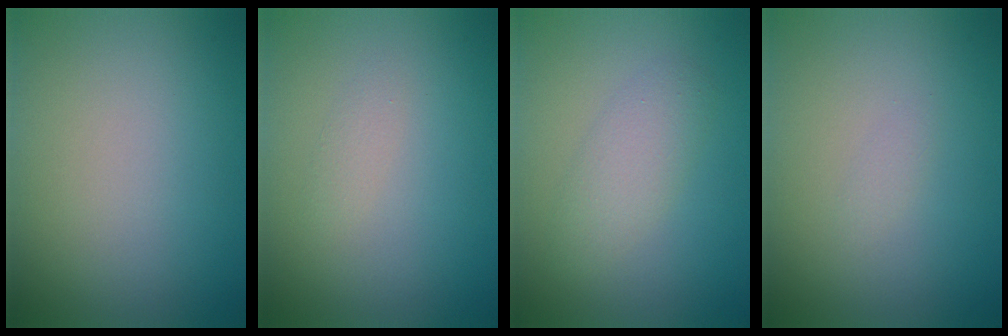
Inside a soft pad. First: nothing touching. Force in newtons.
{"total": 0.8, "press": 0.8, "slide": 0.0}
{"total": 2.5, "press": 2.5, "slide": 0.1}
{"total": 0.6, "press": 0.6, "slide": 0.0}